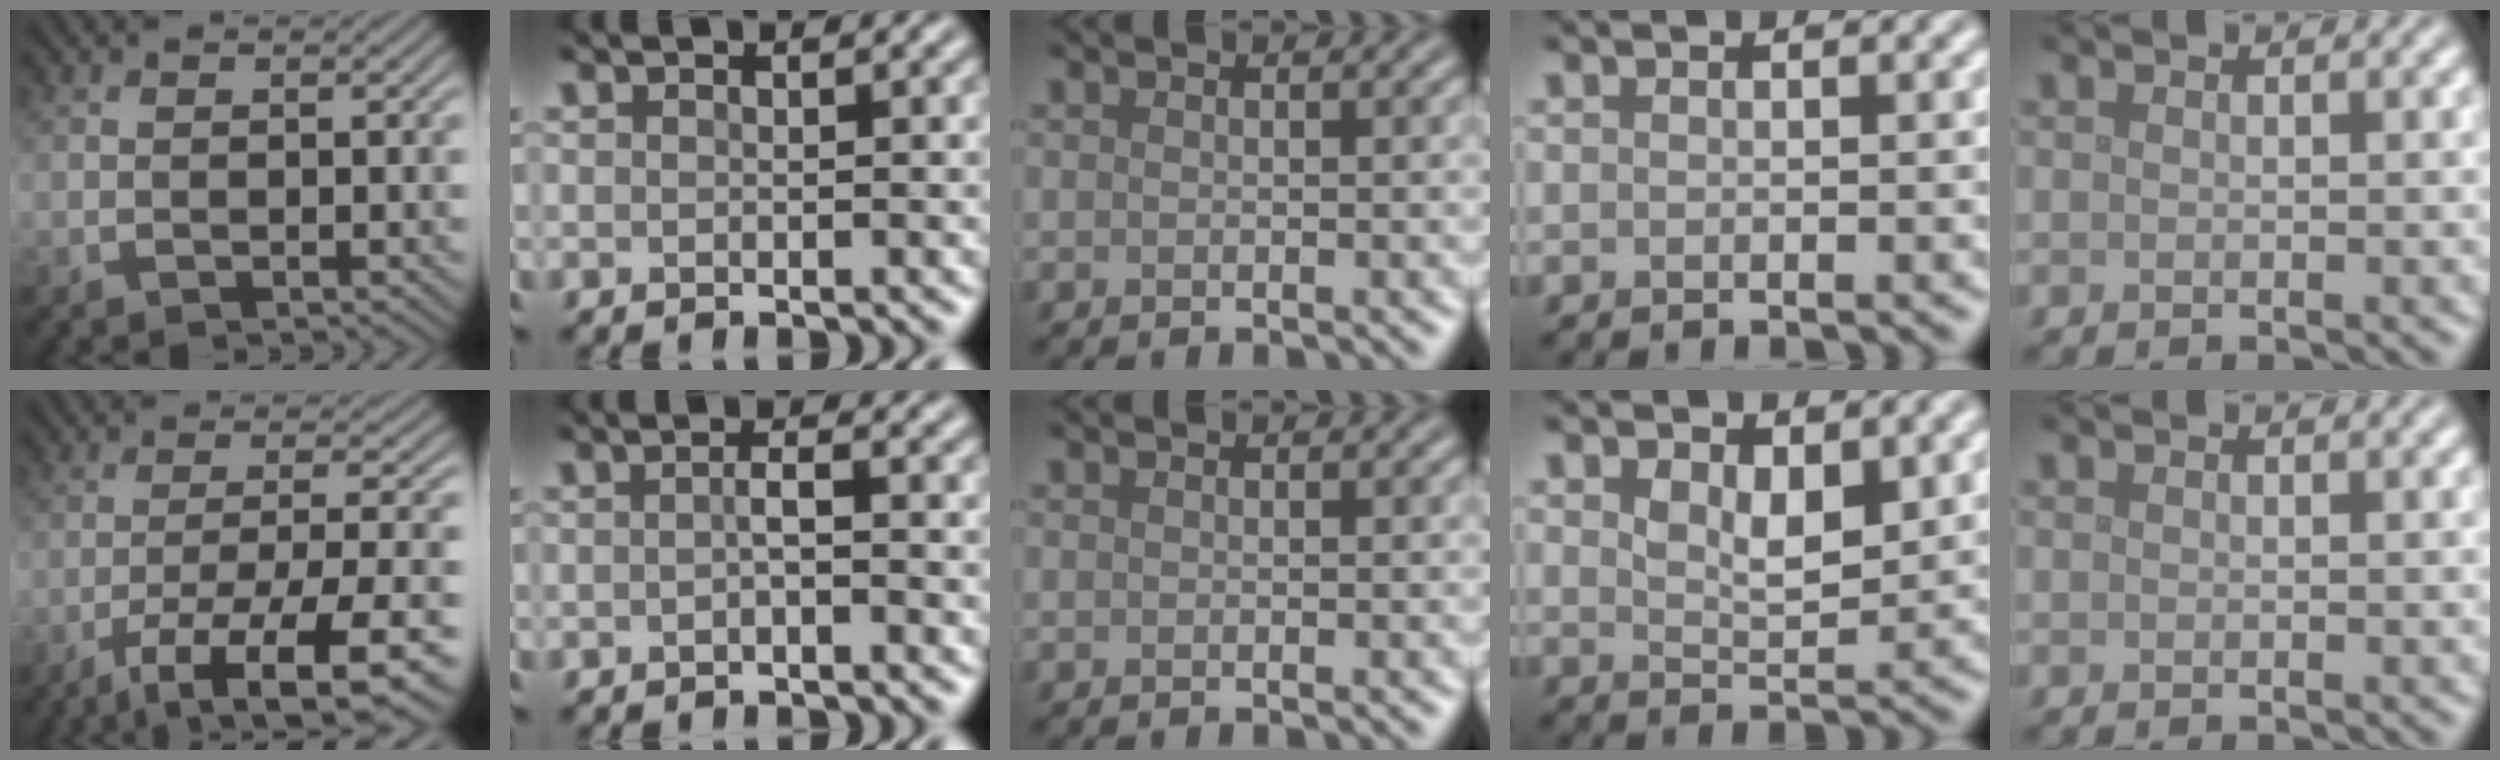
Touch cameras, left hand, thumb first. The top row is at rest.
{"thumb": {"total": 11.5, "force": [-6.5, 2.5, 9.2], "torque": [-0.164, -0.006, -0.093]}, "index": {"total": 1.2, "force": [-0.4, 0.2, 1.1], "torque": [-0.018, 0.003, -0.008]}, "ring": {"total": 3.1, "force": [1.3, 1.6, 2.3], "torque": [-0.043, -0.006, 0.028]}}